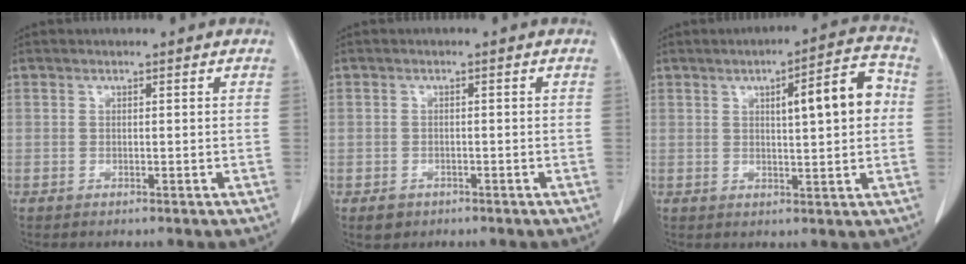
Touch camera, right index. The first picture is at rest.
{"total": 2.1, "force": [-1.1, 1.7, 0.4], "torque": [-0.007, 0.004, -0.014]}
{"total": 9.1, "force": [1.6, 1.6, 8.8], "torque": [-0.123, 0.021, 0.023]}